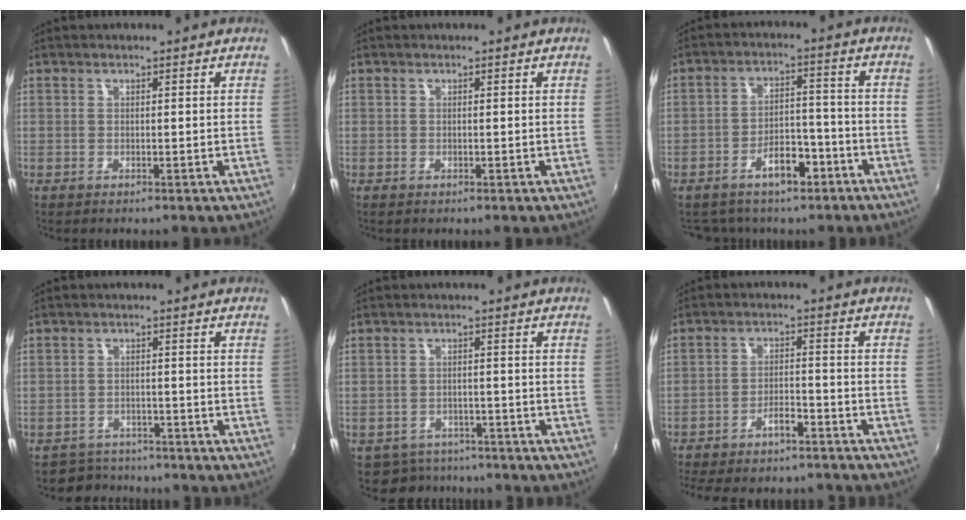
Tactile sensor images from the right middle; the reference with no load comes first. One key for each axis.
{"total": 0.0}
{"total": 8.1, "fx": -5.6, "fy": 4.5, "fz": 3.8, "tx": -0.071, "ty": 0.028, "tz": -0.070}
{"total": 4.4, "fx": -3.9, "fy": 2.0, "fz": -0.5, "tx": -0.006, "ty": 0.007, "tz": -0.068}
{"total": 6.2, "fx": -5.4, "fy": 3.2, "fz": 0.3, "tx": -0.020, "ty": 0.005, "tz": -0.081}
{"total": 10.3, "fx": -9.1, "fy": 2.9, "fz": 4.0, "tx": -0.095, "ty": 0.011, "tz": -0.132}